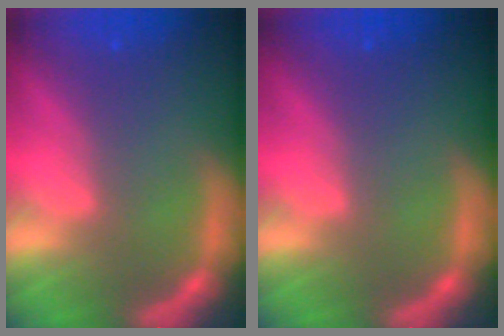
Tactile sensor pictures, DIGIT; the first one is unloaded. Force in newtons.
{"total": 0.0}